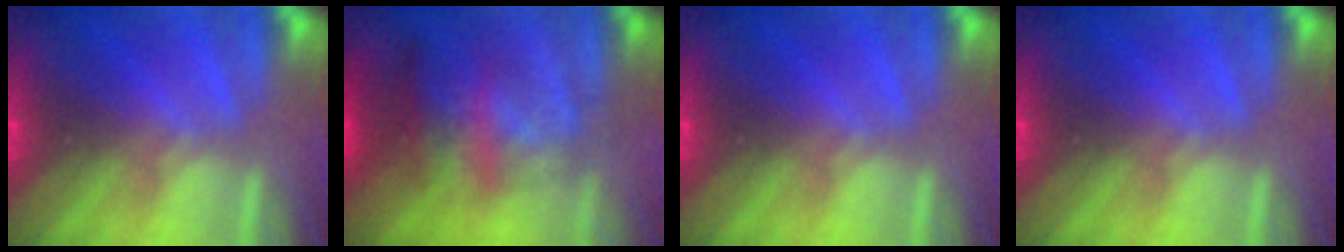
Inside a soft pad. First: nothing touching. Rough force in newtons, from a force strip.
{"total": 3.8}
{"total": 0.0}
{"total": 0.0}